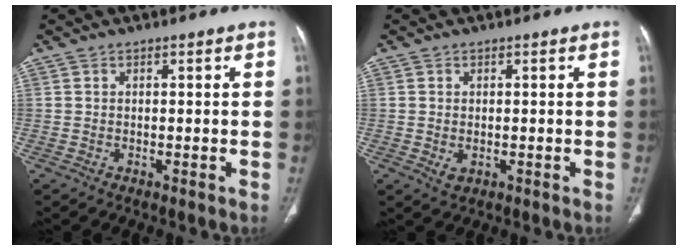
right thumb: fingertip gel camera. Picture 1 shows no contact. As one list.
[{"total": 2.3, "force": [-0.4, 1.6, 1.6], "torque": [-0.031, -0.001, -0.001]}]